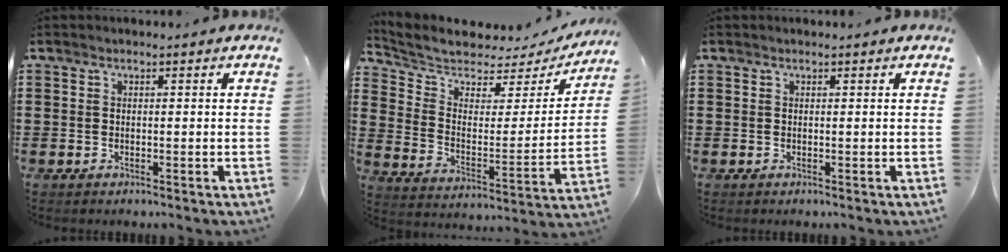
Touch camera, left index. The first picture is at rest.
{"total": 5.7, "force": [5.4, 1.6, 1.2], "torque": [-0.060, -0.043, 0.089]}
{"total": 0.0}